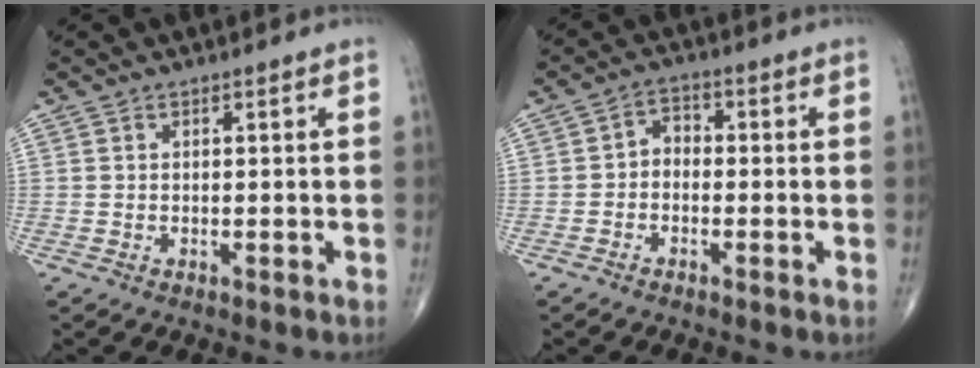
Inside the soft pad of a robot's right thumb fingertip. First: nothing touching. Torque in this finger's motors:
{"motor_torque": [-0.06, -0.01, 0.27, -0.07, 0.03]}